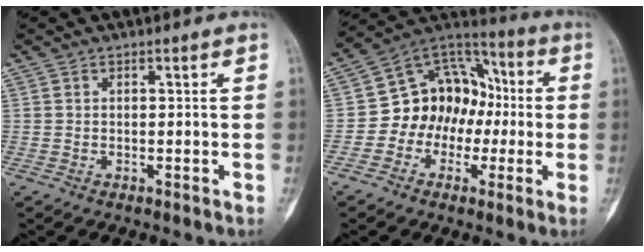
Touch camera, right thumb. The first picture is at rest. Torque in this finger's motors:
{"motor_torque": [0.12, 0.11, 0.05, 0.00, 0.03]}